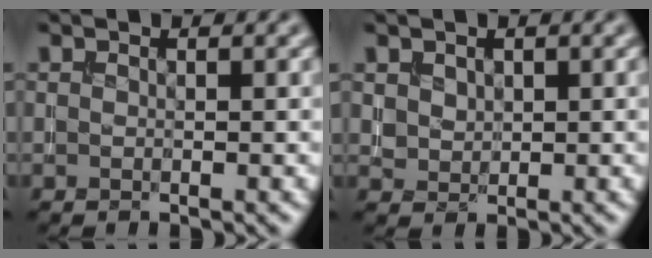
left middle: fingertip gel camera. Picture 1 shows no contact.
{"total": 1.3, "force": [0.7, 1.0, 0.3], "torque": [-0.009, 0.000, 0.019]}